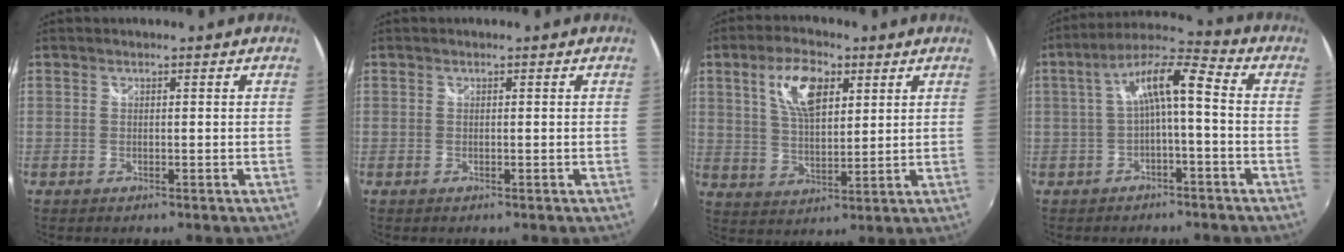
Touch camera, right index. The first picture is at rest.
{"total": 0.0}
{"total": 9.9, "force": [4.3, 4.6, 7.7], "torque": [-0.145, 0.014, 0.081]}
{"total": 8.7, "force": [-0.8, 1.7, 8.5], "torque": [-0.176, 0.024, -0.014]}